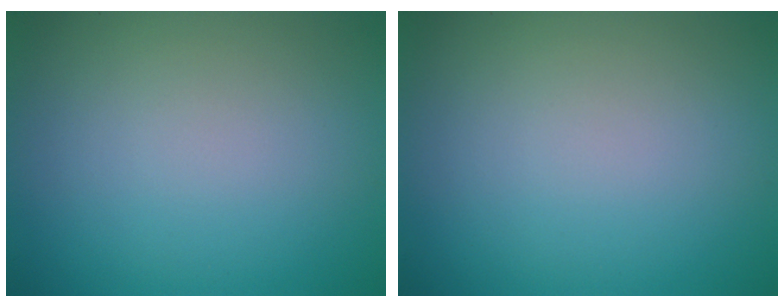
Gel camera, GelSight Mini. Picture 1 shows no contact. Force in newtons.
{"total": 0.0}